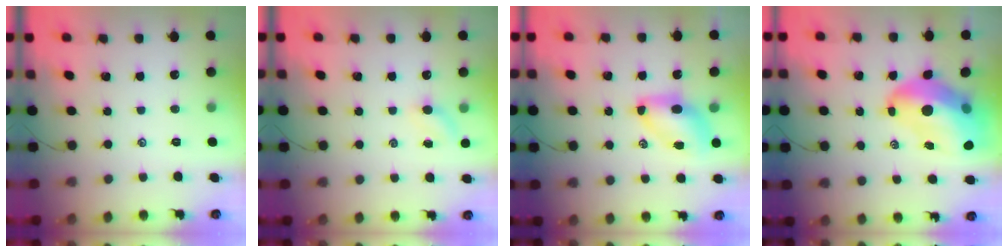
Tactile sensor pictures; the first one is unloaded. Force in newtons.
{"total": 4.1, "press": 3.9, "slide": 1.3}
{"total": 7.3, "press": 7.2, "slide": 1.3}
{"total": 16.8, "press": 16.1, "slide": 4.7}